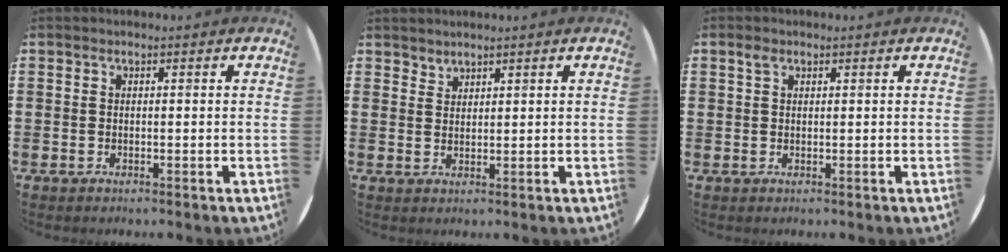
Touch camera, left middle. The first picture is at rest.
{"total": 1.8, "force": [1.7, 0.3, -0.4], "torque": [0.004, -0.001, 0.035]}
{"total": 1.2, "force": [0.7, 0.9, 0.4], "torque": [-0.002, 0.002, 0.011]}